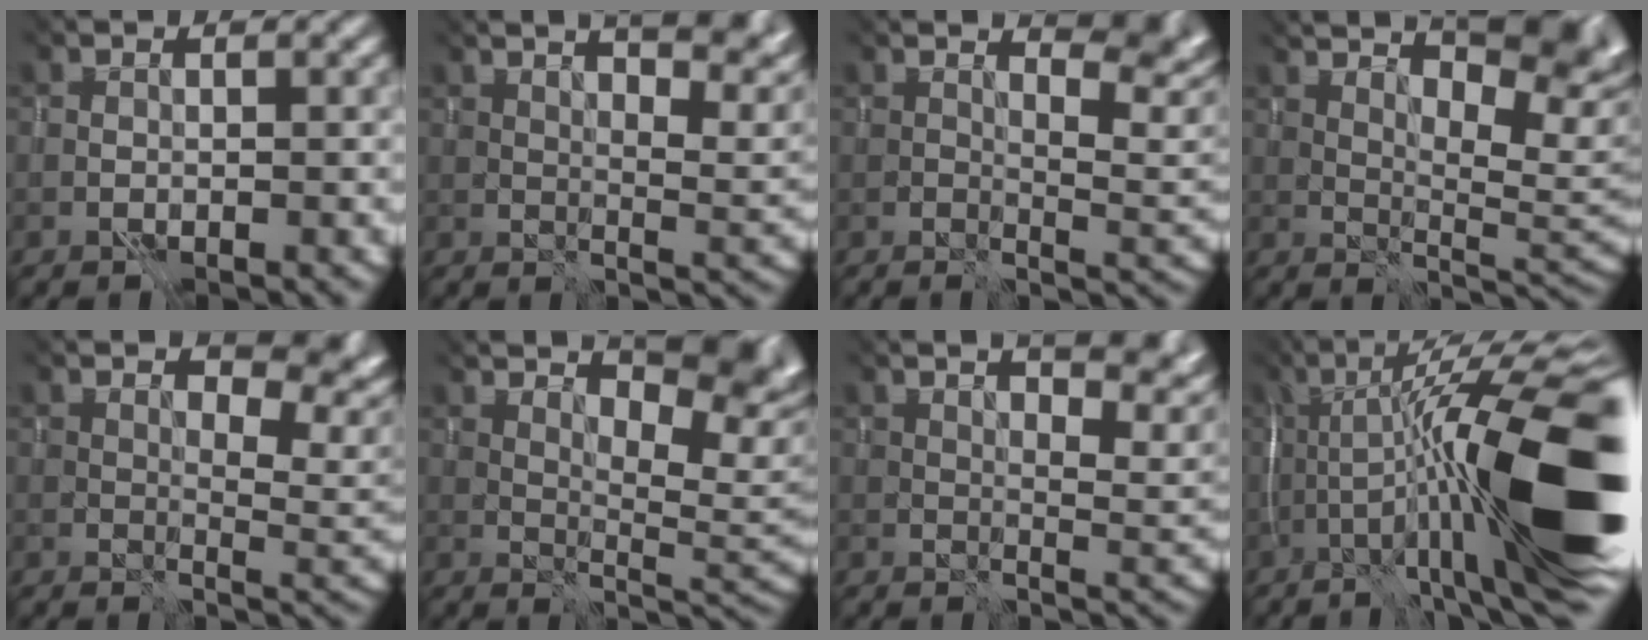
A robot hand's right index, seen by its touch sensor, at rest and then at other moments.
{"total": 4.3, "force": [3.5, -0.1, 2.4], "torque": [-0.030, 0.000, 0.072]}
{"total": 4.6, "force": [1.7, 1.8, 3.9], "torque": [-0.044, -0.008, 0.044]}
{"total": 8.6, "force": [5.4, 2.5, 6.2], "torque": [-0.090, 0.003, 0.099]}
{"total": 5.6, "force": [2.6, 2.7, 4.2], "torque": [-0.053, -0.008, 0.061]}
{"total": 7.7, "force": [4.6, 2.7, 5.5], "torque": [-0.077, -0.003, 0.090]}
{"total": 3.9, "force": [3.1, 0.2, 2.3], "torque": [-0.024, -0.003, 0.065]}
{"total": 15.7, "force": [-4.8, 1.9, 14.9], "torque": [-0.230, 0.023, -0.064]}